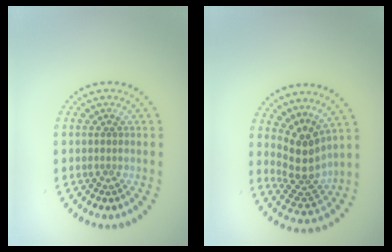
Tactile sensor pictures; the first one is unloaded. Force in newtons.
{"total": 3.9, "press": 2.9, "slide": 2.6}